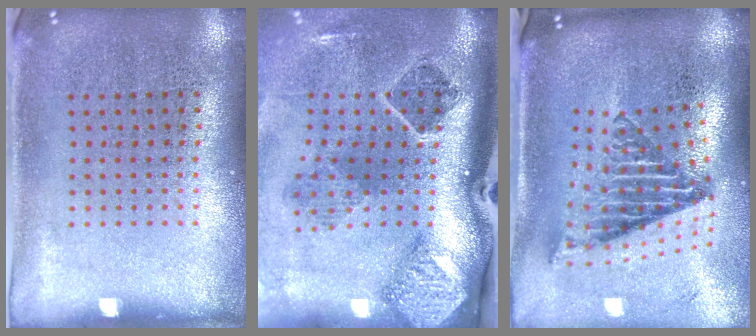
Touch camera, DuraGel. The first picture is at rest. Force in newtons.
{"total": 3.0, "press": 1.9, "slide": 2.3}
{"total": 2.8, "press": 1.7, "slide": 2.2}